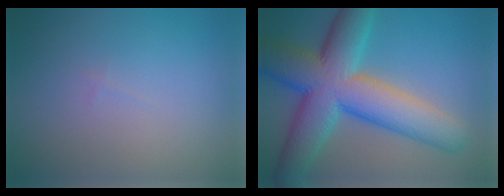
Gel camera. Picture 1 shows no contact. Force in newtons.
{"total": 12.2, "press": 12.2, "slide": 0.5}